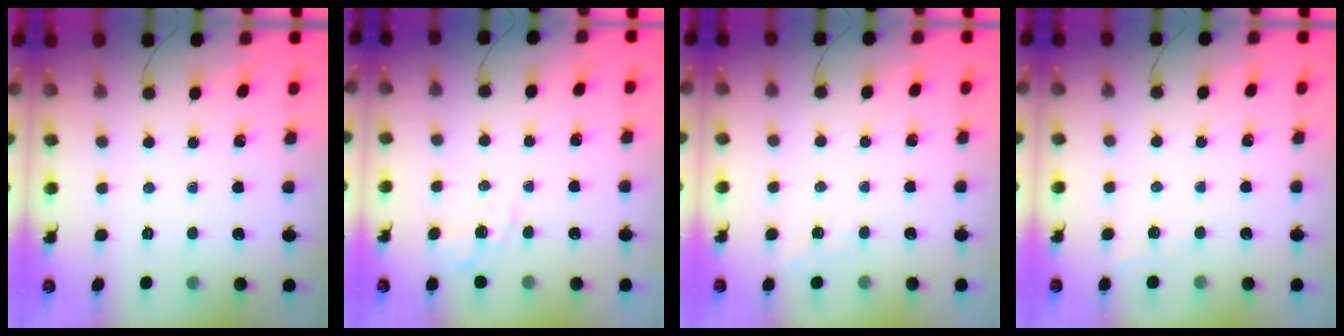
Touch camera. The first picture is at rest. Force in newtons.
{"total": 2.1, "press": 1.7, "slide": 1.1}
{"total": 2.3, "press": 1.6, "slide": 1.7}
{"total": 4.3, "press": 4.2, "slide": 0.9}